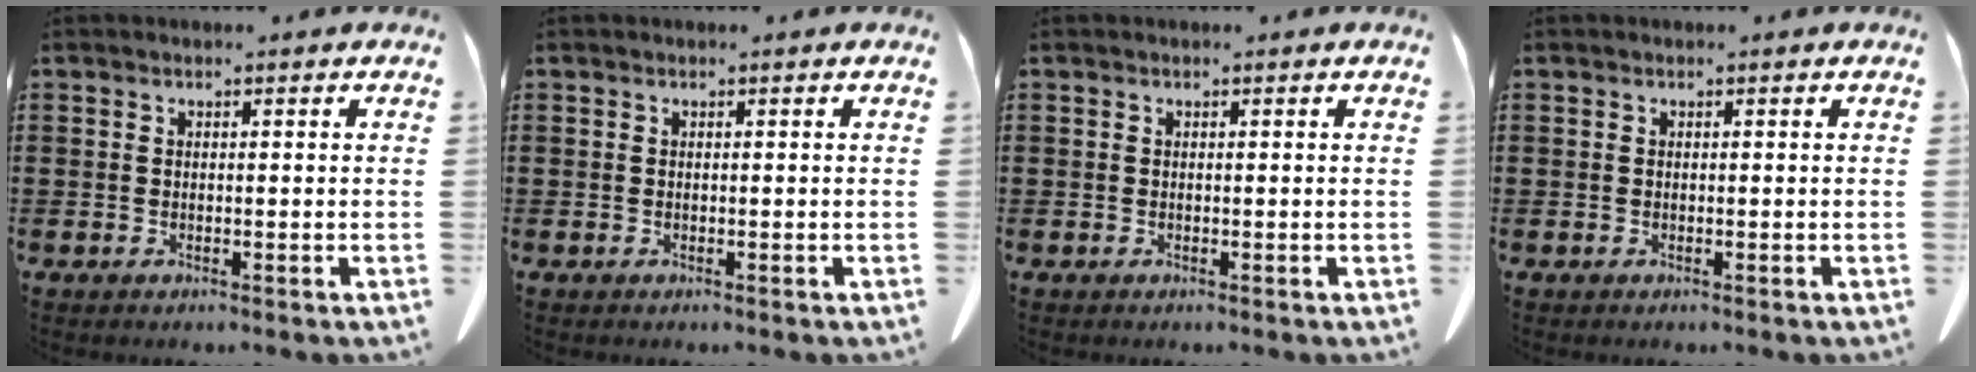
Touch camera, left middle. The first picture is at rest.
{"total": 0.0}
{"total": 0.0}
{"total": 0.0}